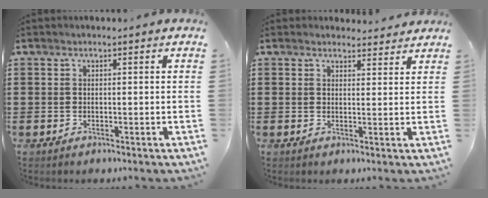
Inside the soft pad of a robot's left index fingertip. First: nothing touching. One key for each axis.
{"total": 2.4, "fx": 2.3, "fy": 0.7, "fz": 0.2, "tx": -0.003, "ty": -0.005, "tz": 0.042}